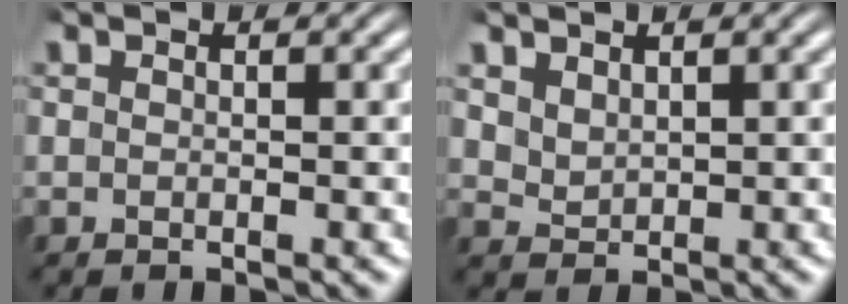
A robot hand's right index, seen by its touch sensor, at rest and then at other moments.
{"total": 1.6, "force": [1.5, 0.4, 0.5], "torque": [-0.015, -0.007, 0.040]}